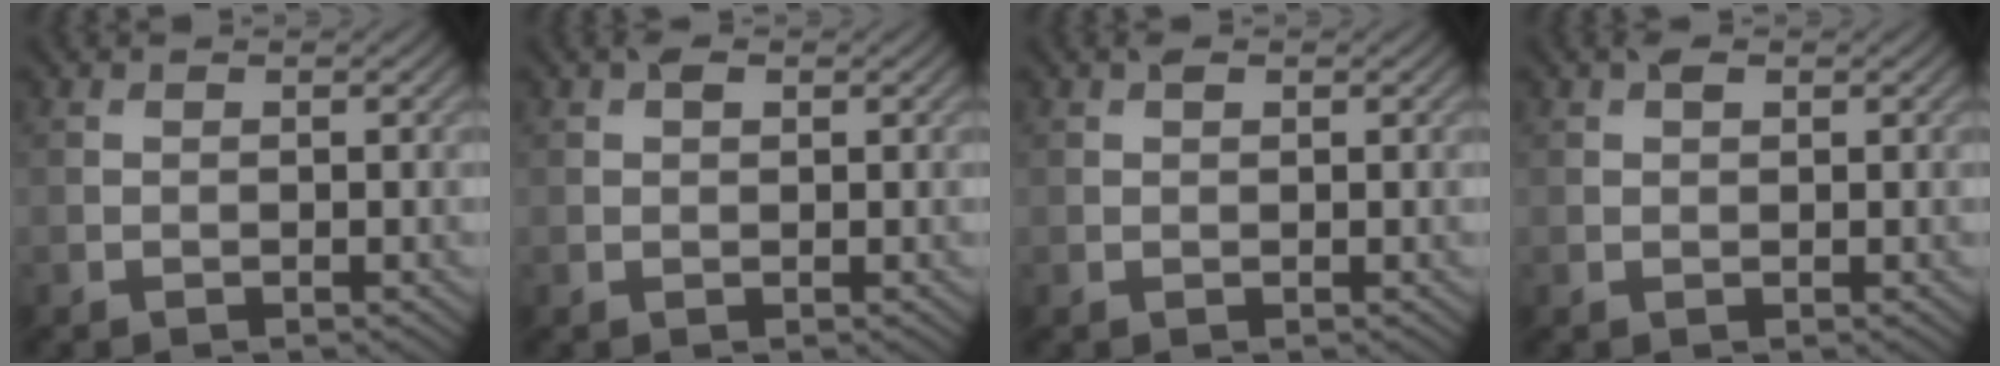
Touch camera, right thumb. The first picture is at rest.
{"total": 1.3, "force": [0.6, 0.7, 0.8], "torque": [-0.015, 0.003, 0.009]}
{"total": 0.8, "force": [0.4, 0.5, 0.6], "torque": [-0.010, 0.001, 0.007]}
{"total": 1.2, "force": [0.6, 0.7, 0.8], "torque": [-0.015, 0.003, 0.011]}